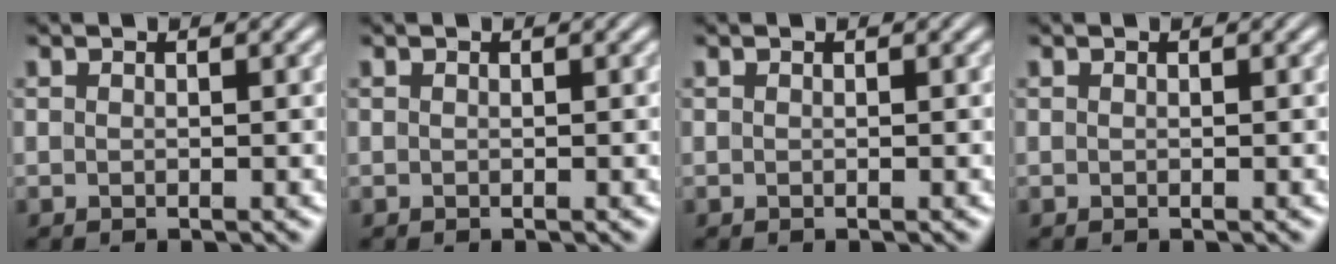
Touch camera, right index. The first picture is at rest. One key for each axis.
{"total": 0.0}
{"total": 0.0}
{"total": 0.0}